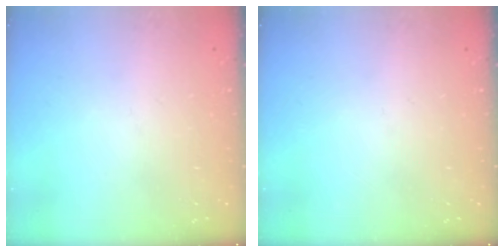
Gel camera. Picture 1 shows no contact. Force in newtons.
{"total": 0.0}